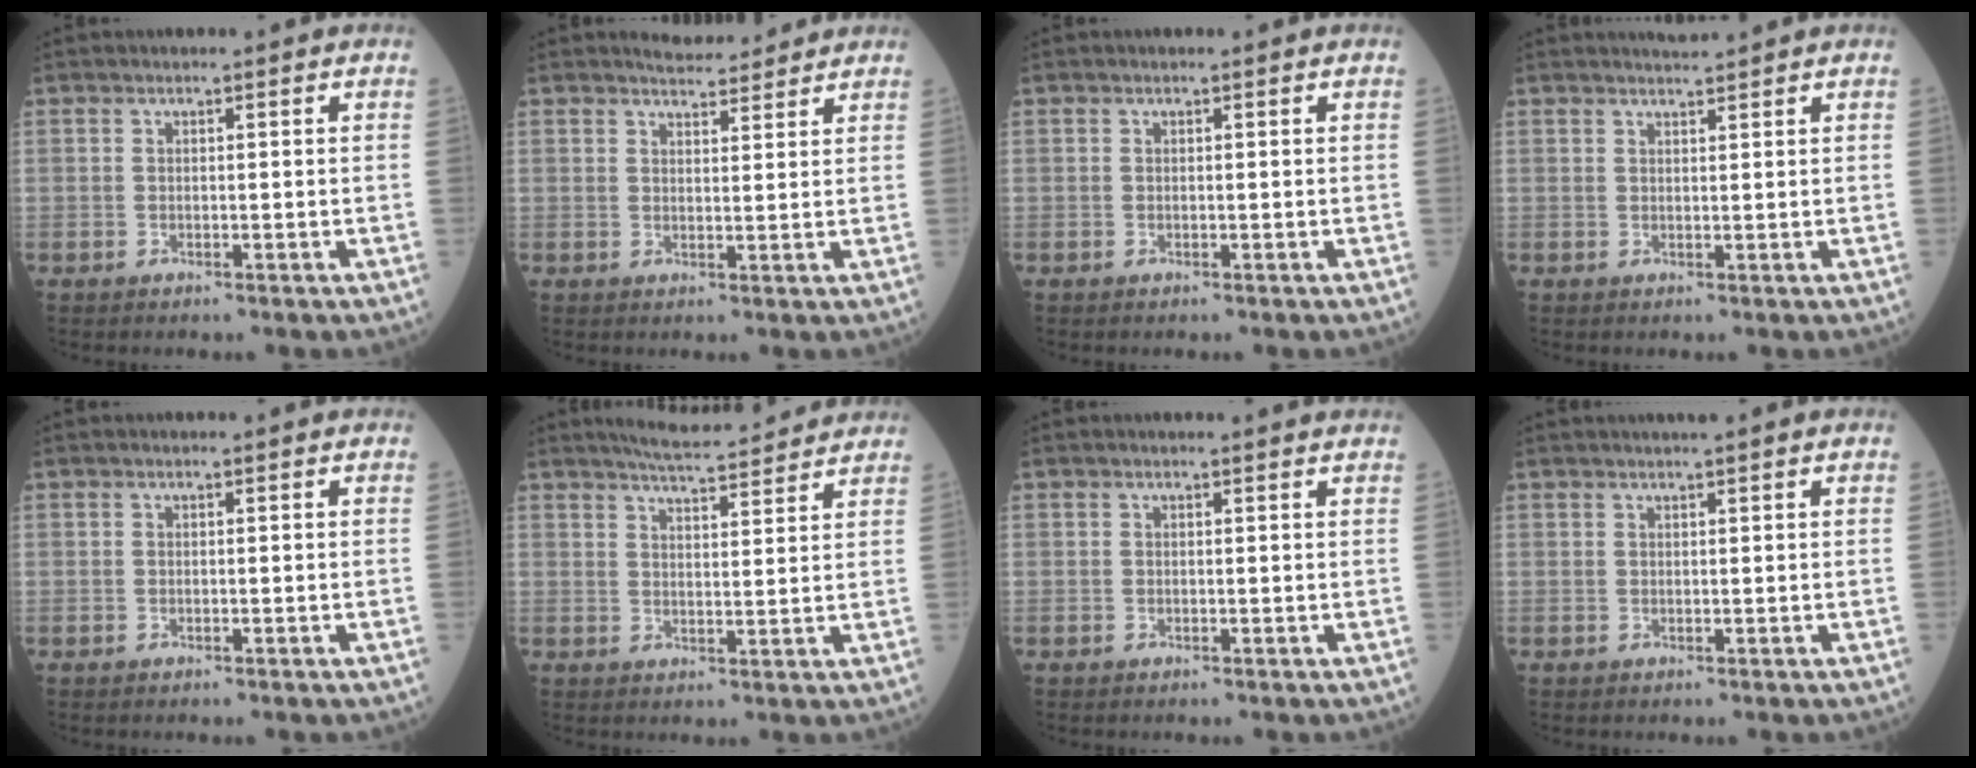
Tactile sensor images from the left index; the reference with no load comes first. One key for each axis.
{"total": 4.5, "fx": 4.3, "fy": 1.0, "fz": 0.9, "tx": -0.017, "ty": 0.011, "tz": 0.061}
{"total": 0.0}
{"total": 1.7, "fx": 1.6, "fy": -0.4, "fz": 0.2, "tx": -0.005, "ty": 0.004, "tz": 0.033}
{"total": 1.6, "fx": -1.5, "fy": -0.2, "fz": -0.7, "tx": 0.012, "ty": -0.002, "tz": -0.022}
{"total": 9.7, "fx": 9.1, "fy": 0.8, "fz": 3.1, "tx": -0.054, "ty": 0.017, "tz": 0.125}
{"total": 0.6, "fx": 0.4, "fy": -0.3, "fz": -0.4, "tx": 0.003, "ty": -0.003, "tz": -0.007}
{"total": 2.5, "fx": 2.0, "fy": 0.0, "fz": 1.4, "tx": -0.013, "ty": 0.021, "tz": 0.031}